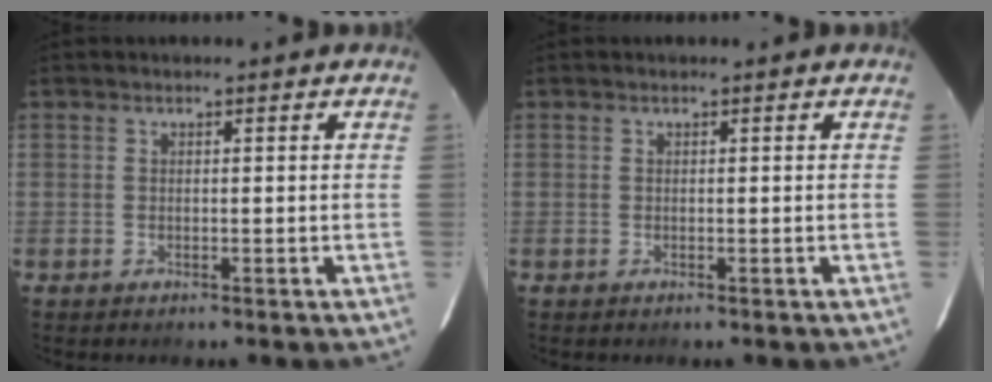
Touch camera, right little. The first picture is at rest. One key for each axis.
{"total": 0.0}